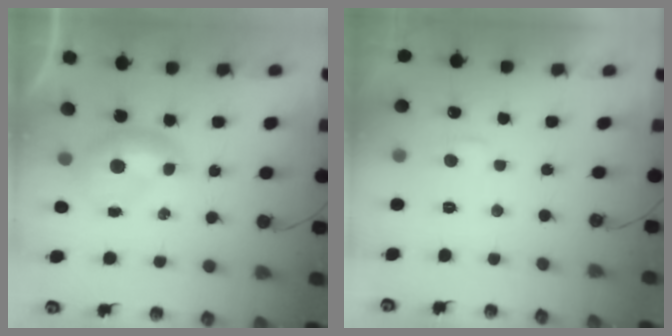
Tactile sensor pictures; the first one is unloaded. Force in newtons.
{"total": 2.5, "press": 2.5, "slide": 0.5}